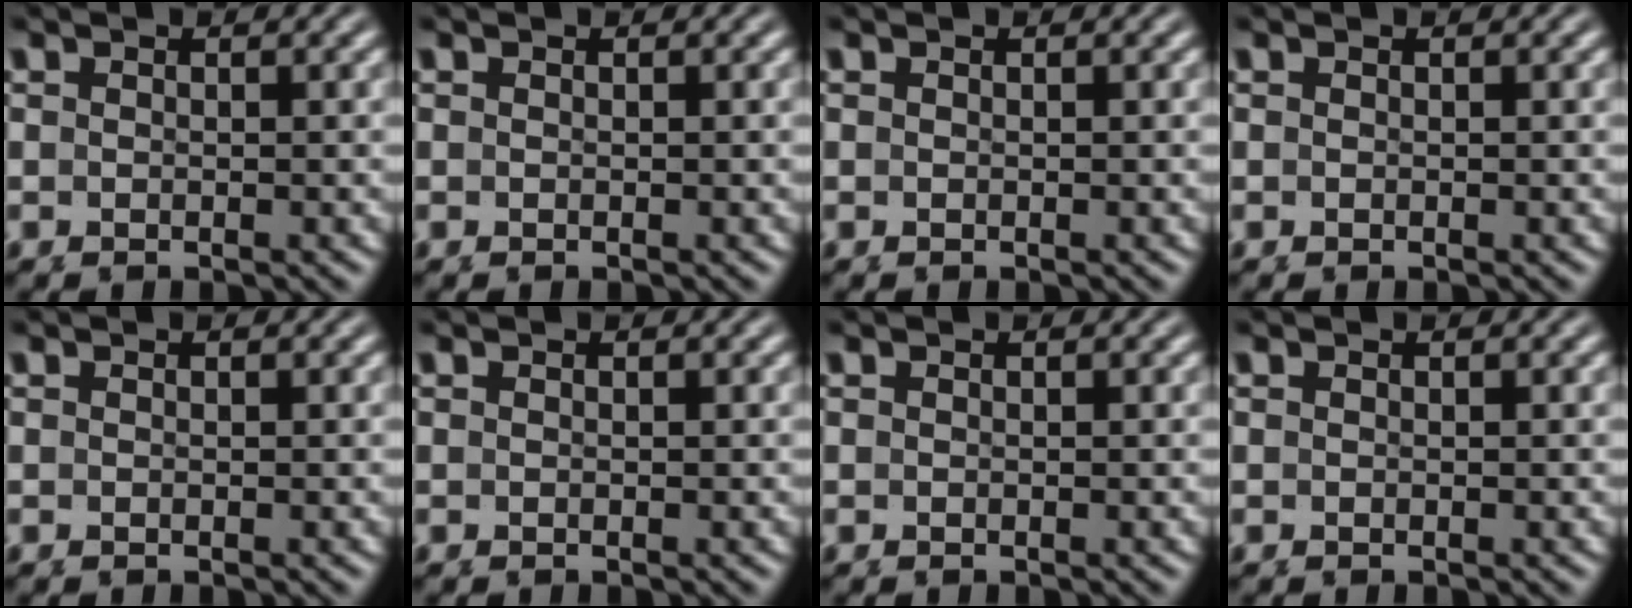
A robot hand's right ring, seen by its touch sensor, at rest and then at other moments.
{"total": 0.0}
{"total": 0.0}
{"total": 1.5, "force": [-0.3, -1.4, -0.5], "torque": [0.016, -0.010, 0.006]}
{"total": 0.0}
{"total": 0.0}
{"total": 0.0}
{"total": 0.0}